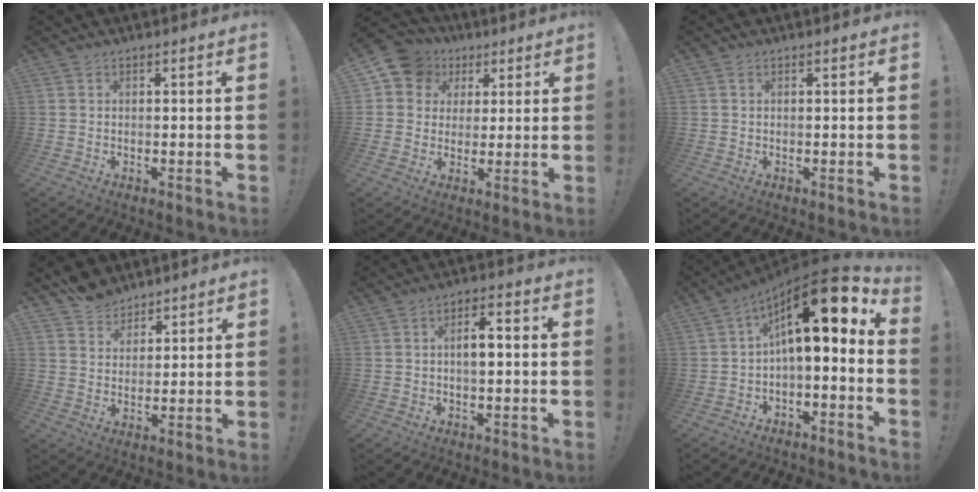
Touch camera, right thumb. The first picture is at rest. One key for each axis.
{"total": 9.7, "fx": 3.8, "fy": 8.5, "fz": 2.7, "tx": -0.043, "ty": -0.010, "tz": 0.076}
{"total": 0.6, "fx": 0.2, "fy": 0.3, "fz": 0.5, "tx": -0.005, "ty": -0.001, "tz": 0.001}
{"total": 6.8, "fx": 5.6, "fy": 3.8, "fz": 0.7, "tx": -0.012, "ty": -0.037, "tz": 0.109}
{"total": 4.5, "fx": -0.2, "fy": 1.9, "fz": 4.0, "tx": -0.061, "ty": 0.009, "tz": -0.010}
{"total": 16.9, "fx": 5.4, "fy": 5.4, "fz": 15.1, "tx": -0.253, "ty": -0.038, "tz": 0.088}